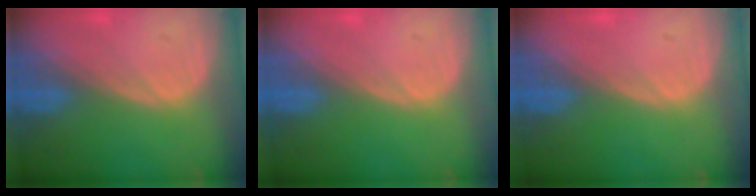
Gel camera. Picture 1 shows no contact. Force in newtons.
{"total": 0.0}
{"total": 0.0}